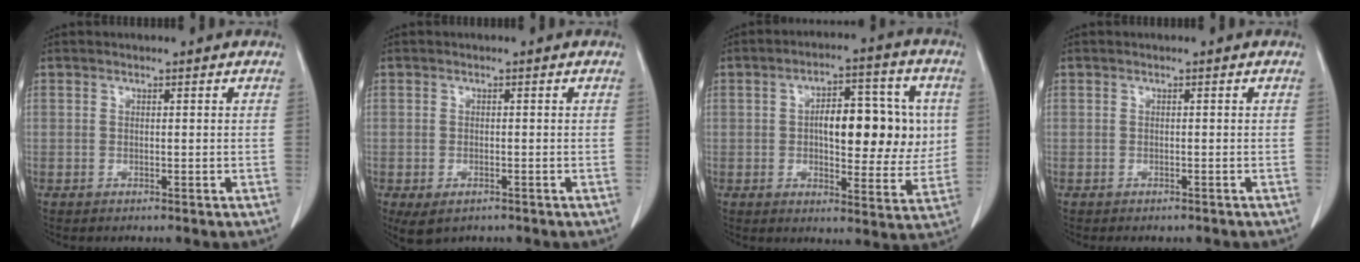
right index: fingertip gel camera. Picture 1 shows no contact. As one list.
[{"total": 3.4, "force": [-1.8, 1.9, 2.2], "torque": [-0.041, -0.008, -0.019]}, {"total": 13.3, "force": [1.5, 5.6, 12.0], "torque": [-0.165, 0.026, 0.027]}, {"total": 2.2, "force": [-1.8, 1.1, 0.5], "torque": [-0.009, -0.001, -0.022]}]